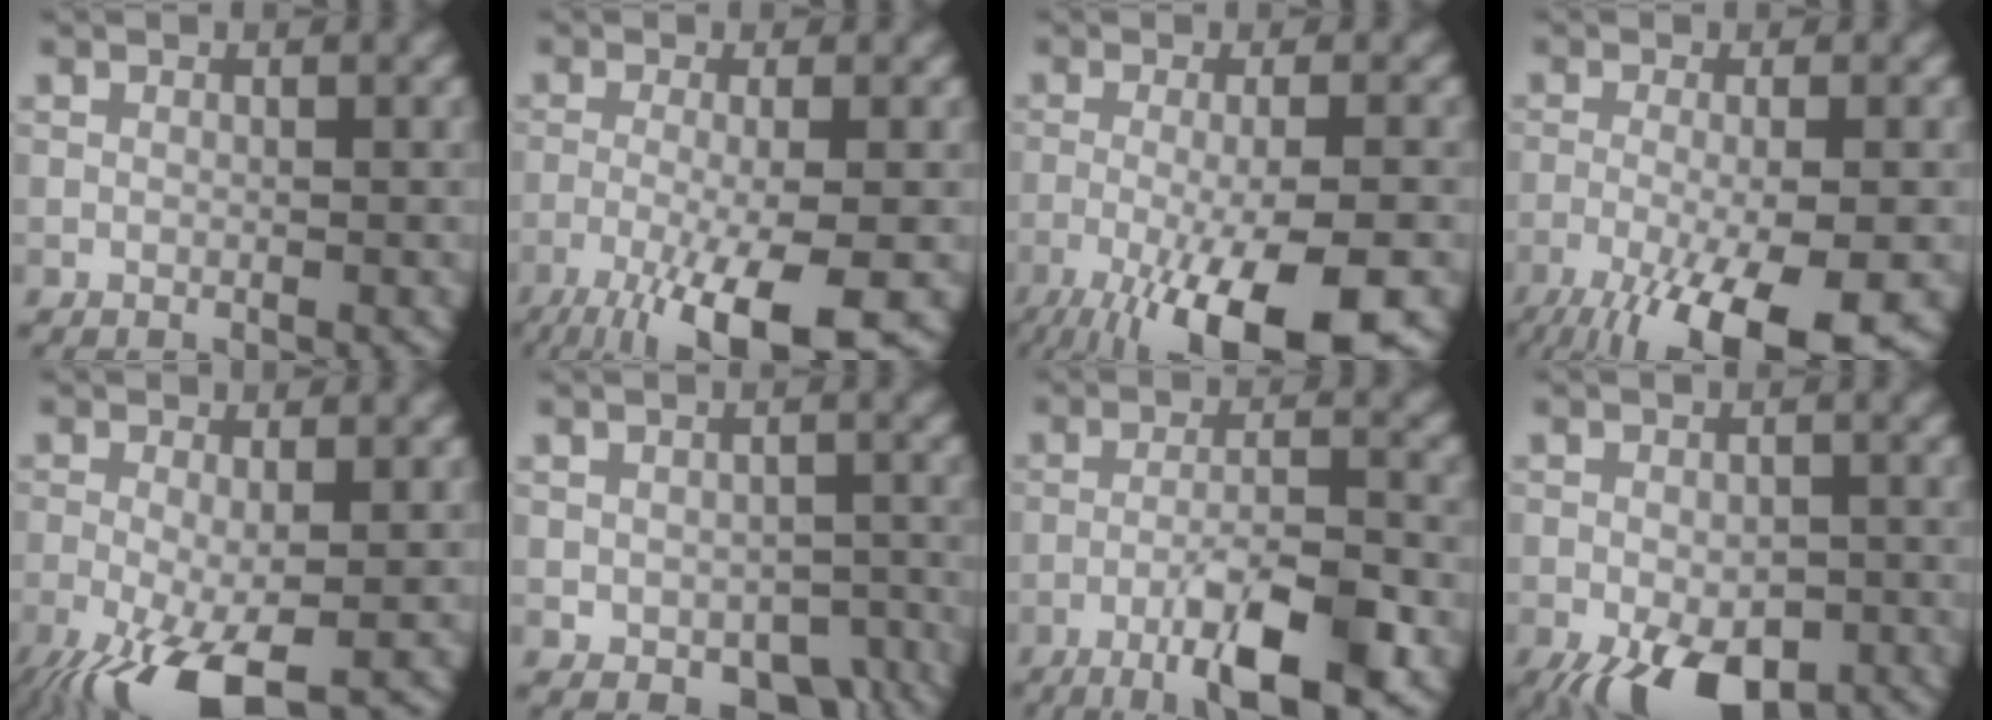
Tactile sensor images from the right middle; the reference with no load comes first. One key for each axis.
{"total": 9.2, "fx": -5.0, "fy": 2.2, "fz": 7.4, "tx": -0.121, "ty": -0.012, "tz": -0.090}
{"total": 11.6, "fx": -6.0, "fy": 2.8, "fz": 9.5, "tx": -0.150, "ty": -0.011, "tz": -0.098}
{"total": 11.4, "fx": -6.3, "fy": 3.1, "fz": 9.0, "tx": -0.153, "ty": -0.019, "tz": -0.101}
{"total": 8.2, "fx": -4.1, "fy": 2.6, "fz": 6.5, "tx": -0.138, "ty": -0.022, "tz": -0.072}
{"total": 4.9, "fx": -2.2, "fy": 3.2, "fz": 3.1, "tx": -0.034, "ty": -0.014, "tz": -0.023}
{"total": 8.3, "fx": -4.3, "fy": 1.8, "fz": 6.8, "tx": -0.118, "ty": 0.007, "tz": -0.075}
{"total": 8.7, "fx": -4.8, "fy": 4.1, "fz": 6.0, "tx": -0.106, "ty": -0.022, "tz": -0.070}